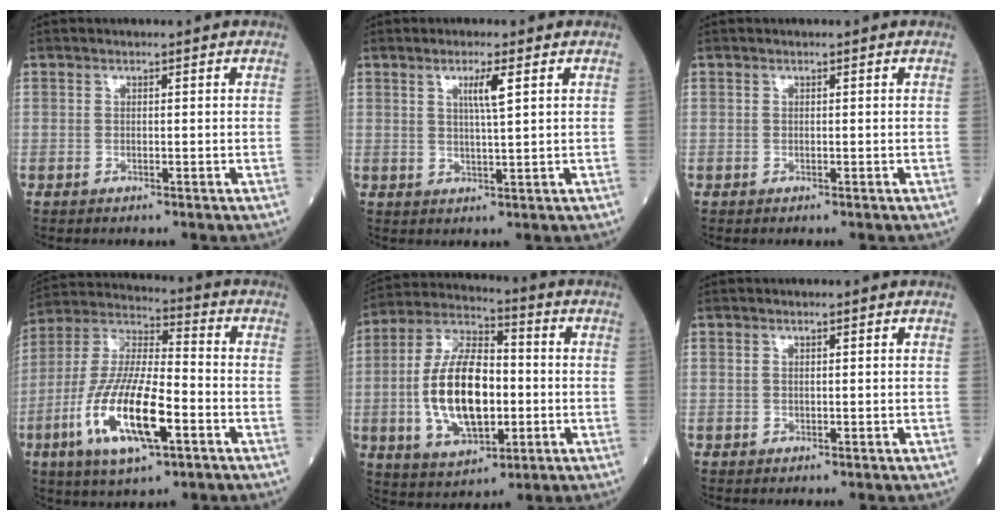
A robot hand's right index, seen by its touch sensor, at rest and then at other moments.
{"total": 3.6, "force": [1.4, -0.3, 3.2], "torque": [-0.060, -0.003, 0.025]}
{"total": 0.0}
{"total": 16.7, "force": [-5.8, 4.1, 15.0], "torque": [-0.311, -0.013, -0.106]}
{"total": 15.8, "force": [-1.8, 7.2, 13.9], "torque": [-0.279, 0.010, -0.030]}
{"total": 0.0}